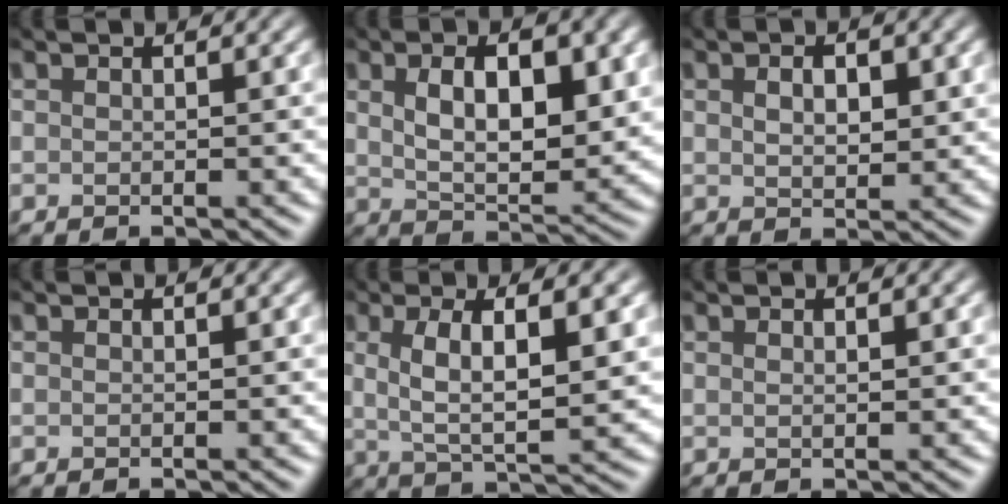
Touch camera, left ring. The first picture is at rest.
{"total": 7.2, "force": [0.4, 3.4, 6.3], "torque": [-0.117, -0.013, 0.021]}
{"total": 2.7, "force": [-0.3, 1.3, 2.3], "torque": [-0.054, -0.010, 0.010]}
{"total": 0.0}
{"total": 6.2, "force": [0.2, 1.9, 5.9], "torque": [-0.119, -0.014, 0.014]}
{"total": 0.8, "force": [0.3, 0.3, 0.7], "torque": [-0.005, 0.004, 0.001]}